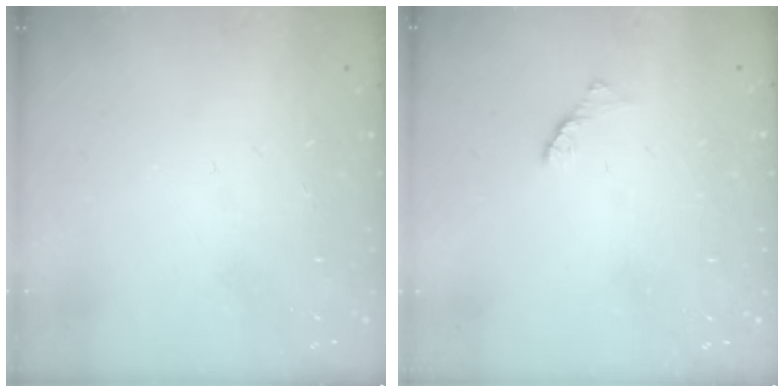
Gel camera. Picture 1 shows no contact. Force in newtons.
{"total": 1.7, "press": 1.6, "slide": 0.4}